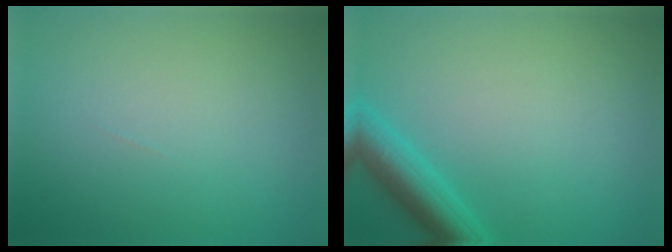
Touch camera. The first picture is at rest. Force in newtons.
{"total": 4.2, "press": 4.2, "slide": 0.3}